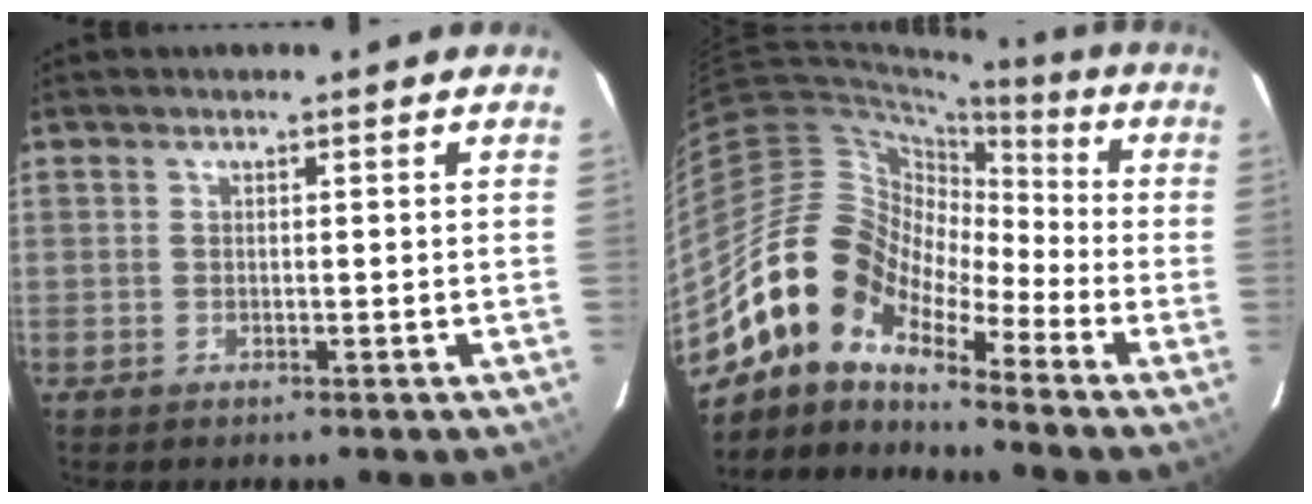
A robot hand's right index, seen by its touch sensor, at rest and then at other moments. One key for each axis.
{"total": 14.2, "fx": -10.1, "fy": 6.8, "fz": 7.4, "tx": -0.125, "ty": 0.011, "tz": -0.214}